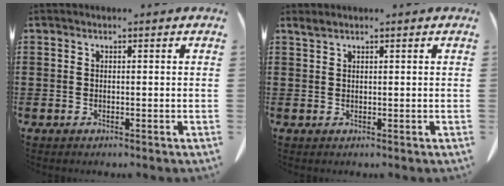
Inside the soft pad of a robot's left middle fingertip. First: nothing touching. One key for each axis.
{"total": 0.9, "fx": 0.8, "fy": 0.1, "fz": 0.5, "tx": -0.012, "ty": 0.000, "tz": 0.015}